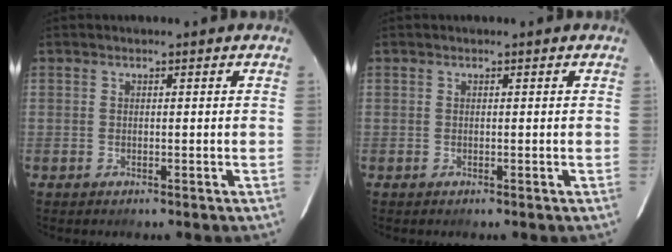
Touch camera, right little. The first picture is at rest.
{"total": 0.0}